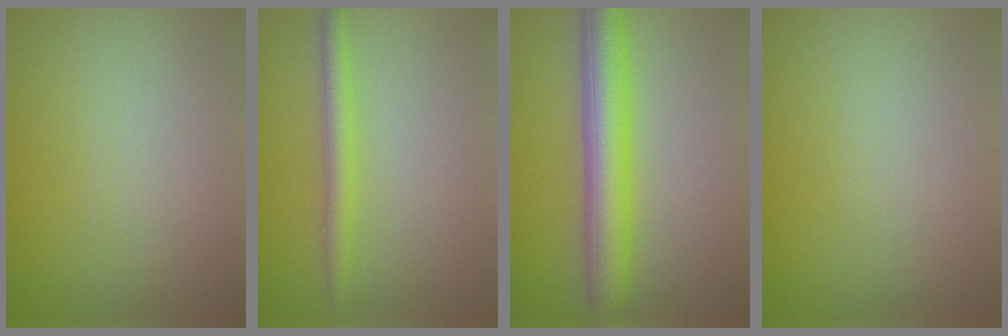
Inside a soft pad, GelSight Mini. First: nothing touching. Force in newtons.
{"total": 2.1, "press": 2.1, "slide": 0.2}
{"total": 6.1, "press": 6.1, "slide": 0.1}
{"total": 0.0}